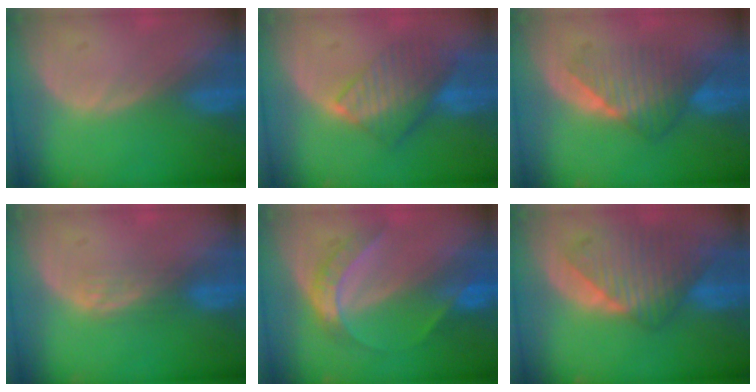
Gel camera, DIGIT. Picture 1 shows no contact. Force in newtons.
{"total": 8.4, "press": 7.2, "slide": 4.2}
{"total": 6.7, "press": 6.6, "slide": 1.0}
{"total": 2.4, "press": 2.3, "slide": 0.4}
{"total": 6.2, "press": 5.3, "slide": 3.2}
{"total": 9.6, "press": 8.5, "slide": 4.5}